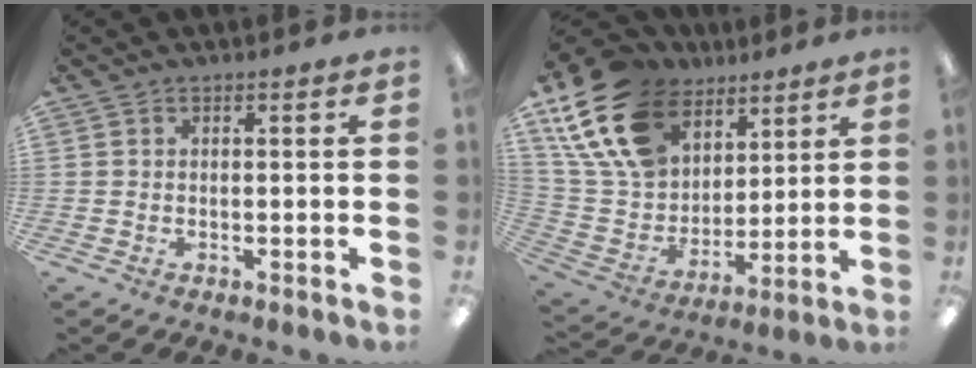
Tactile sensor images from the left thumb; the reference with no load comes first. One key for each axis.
{"total": 20.9, "fx": 11.9, "fy": 13.6, "fz": 10.4, "tx": -0.239, "ty": -0.045, "tz": 0.225}